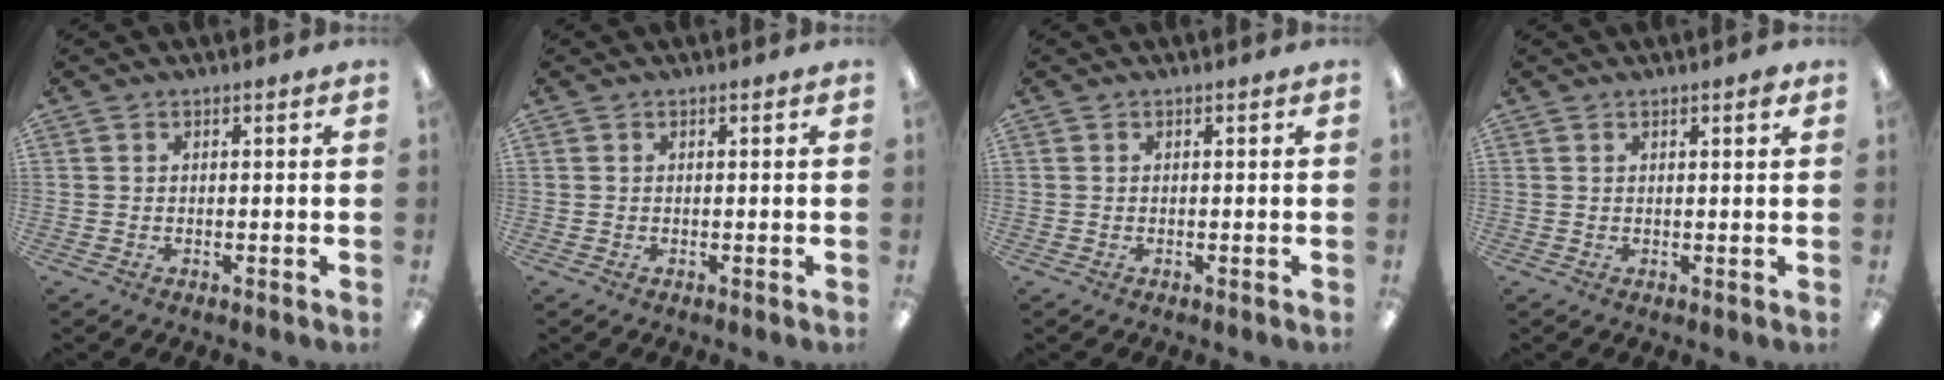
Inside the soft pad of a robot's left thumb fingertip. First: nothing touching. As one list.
[{"total": 0.0}, {"total": 0.0}, {"total": 1.5, "force": [1.2, 0.1, 1.0], "torque": [-0.012, -0.002, 0.018]}]